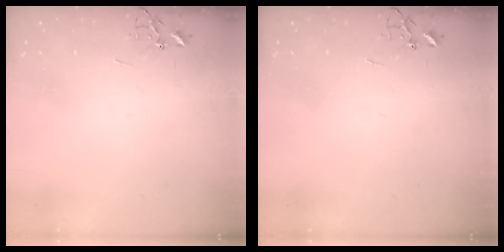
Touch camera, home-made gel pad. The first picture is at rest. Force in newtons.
{"total": 0.0}